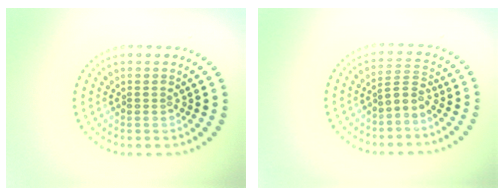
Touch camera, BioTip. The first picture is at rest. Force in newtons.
{"total": 2.0, "press": 1.4, "slide": 1.4}